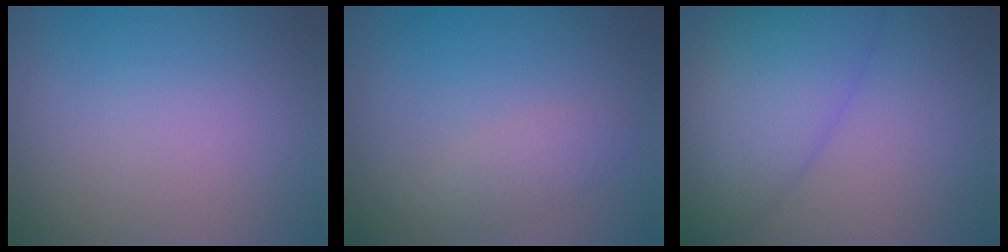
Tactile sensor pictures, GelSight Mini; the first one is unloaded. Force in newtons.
{"total": 1.6, "press": 1.6, "slide": 0.1}
{"total": 8.2, "press": 8.2, "slide": 0.3}